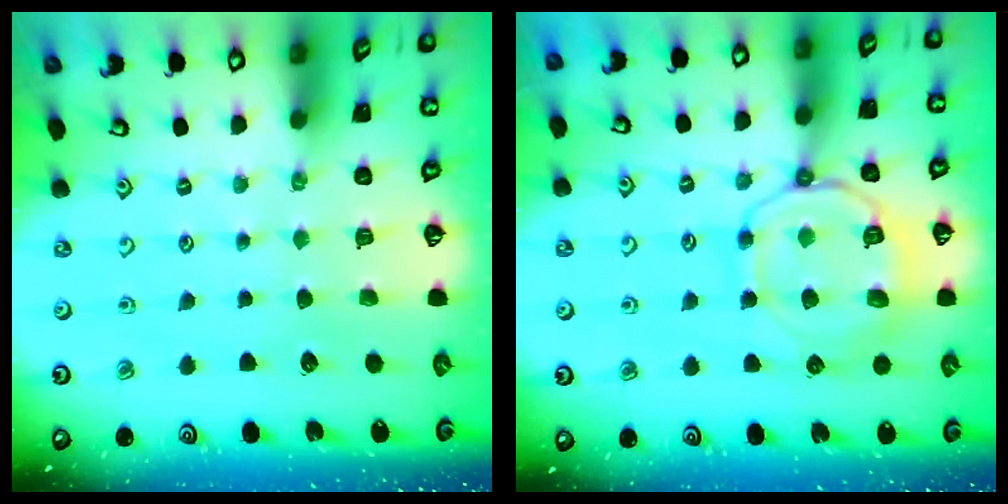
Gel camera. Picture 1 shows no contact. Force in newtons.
{"total": 12.3, "press": 12.2, "slide": 1.3}